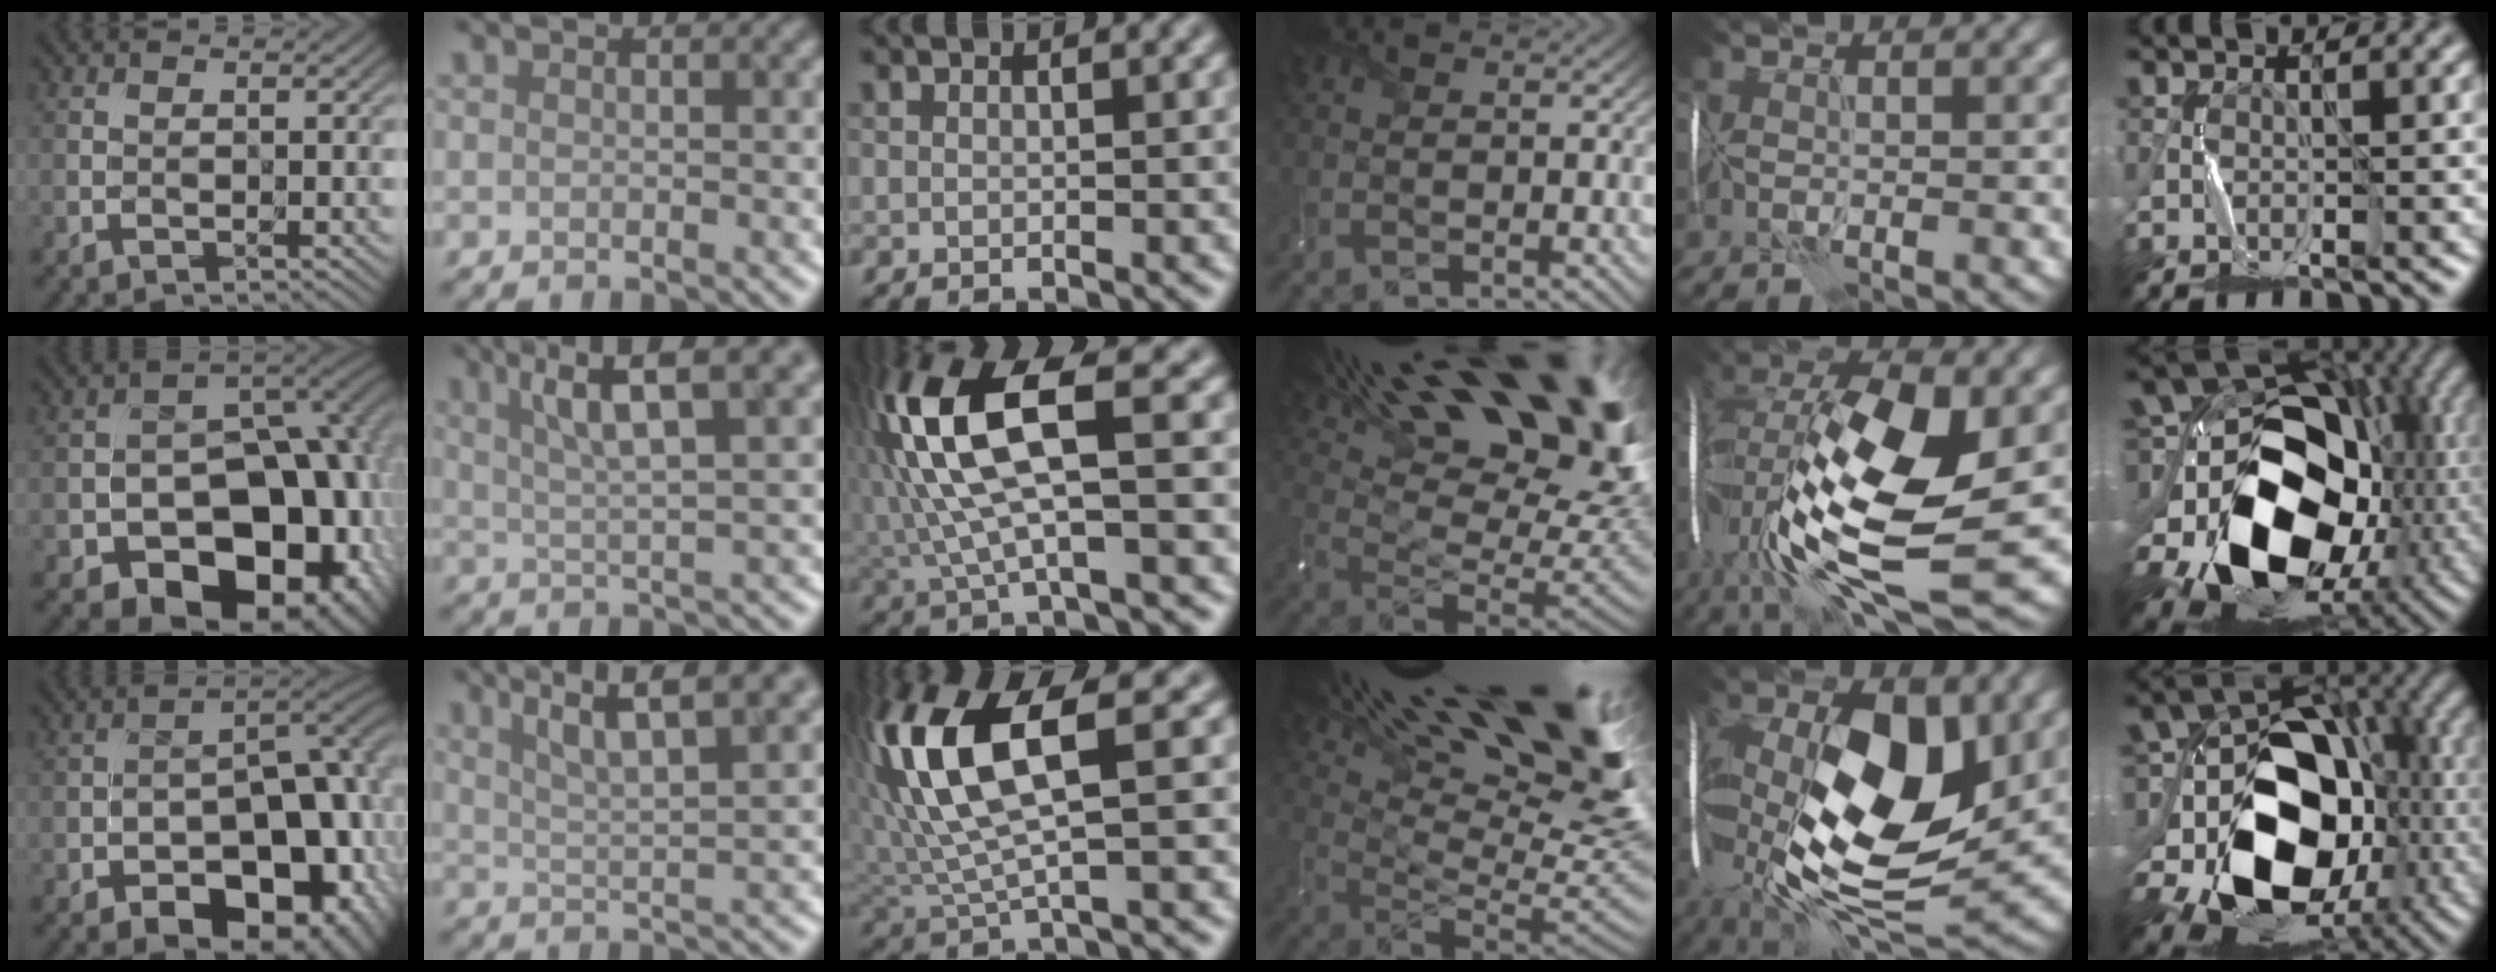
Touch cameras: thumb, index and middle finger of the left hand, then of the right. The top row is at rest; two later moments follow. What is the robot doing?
{"motion": "wrap", "object": "ribbon"}